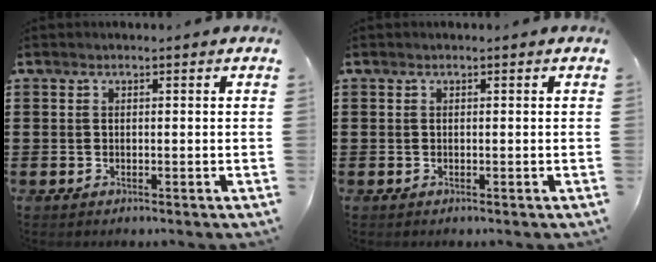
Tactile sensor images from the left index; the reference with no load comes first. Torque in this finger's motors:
{"motor_torque": [-0.30, 0.37, 0.00, 0.00]}